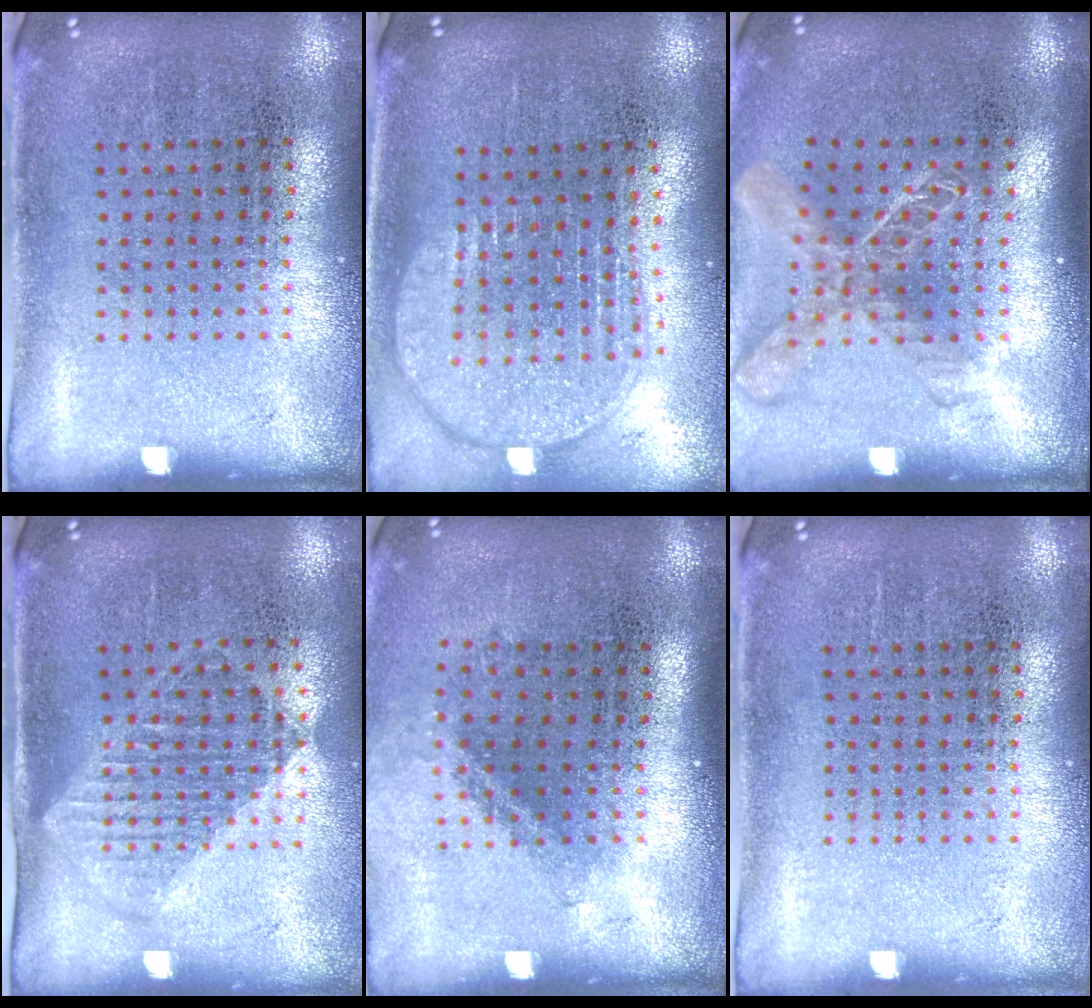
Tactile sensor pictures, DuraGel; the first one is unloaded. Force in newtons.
{"total": 1.9, "press": 1.6, "slide": 1.1}
{"total": 1.9, "press": 1.5, "slide": 1.2}
{"total": 1.2, "press": 1.0, "slide": 0.5}
{"total": 1.4, "press": 1.0, "slide": 1.0}
{"total": 0.0}